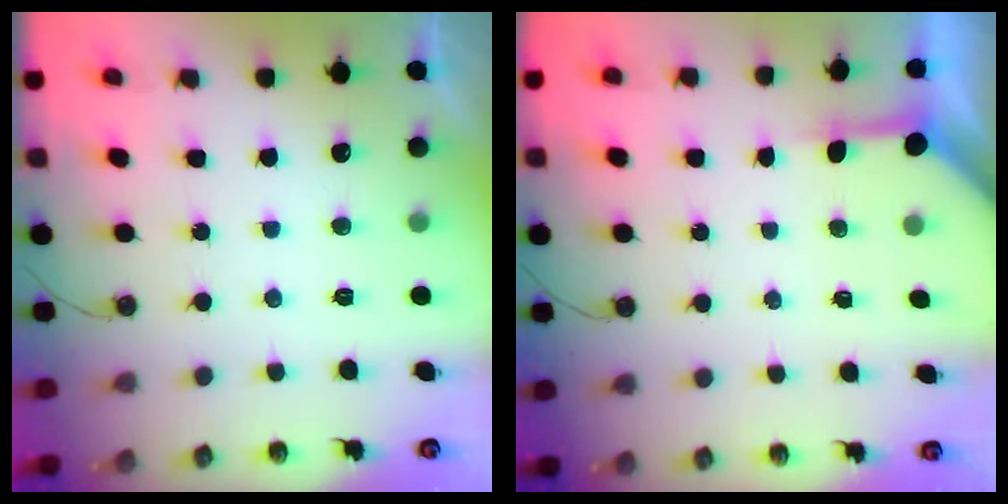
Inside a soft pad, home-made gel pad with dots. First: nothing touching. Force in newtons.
{"total": 3.5, "press": 3.5, "slide": 0.5}